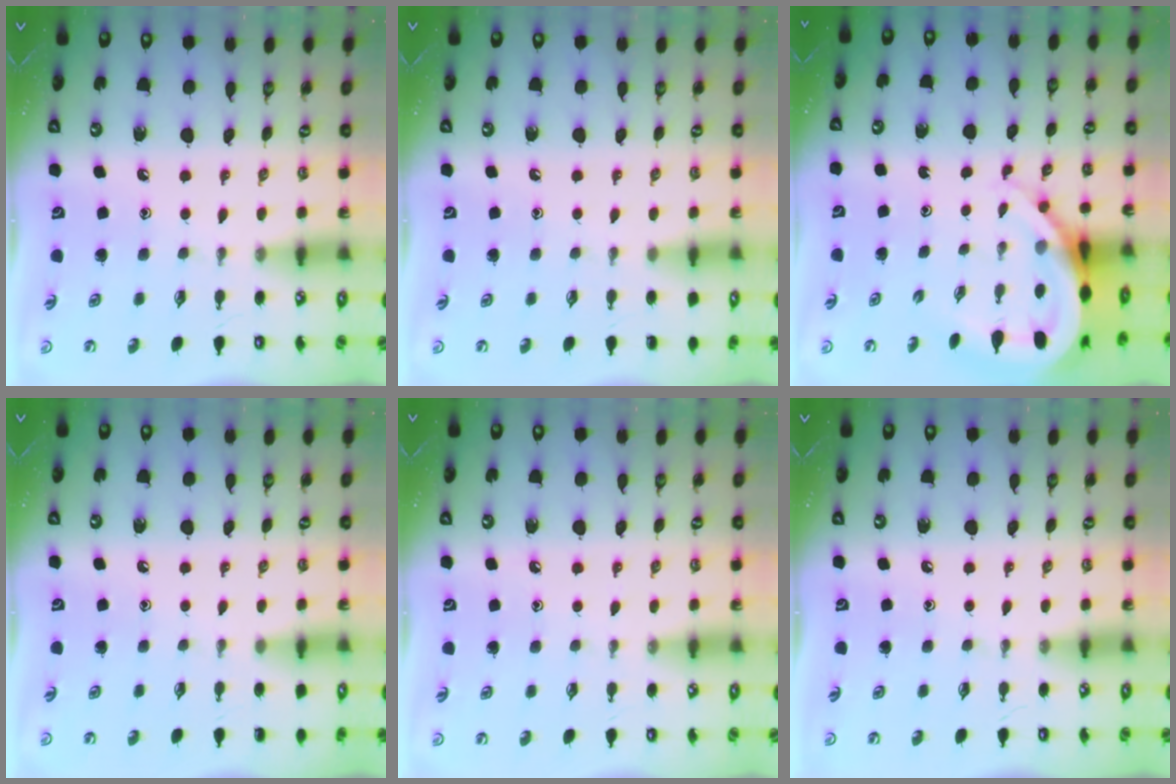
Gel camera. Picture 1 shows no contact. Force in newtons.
{"total": 0.0}
{"total": 11.1, "press": 11.0, "slide": 1.4}
{"total": 0.0}
{"total": 4.8, "press": 4.8, "slide": 0.6}
{"total": 0.0}